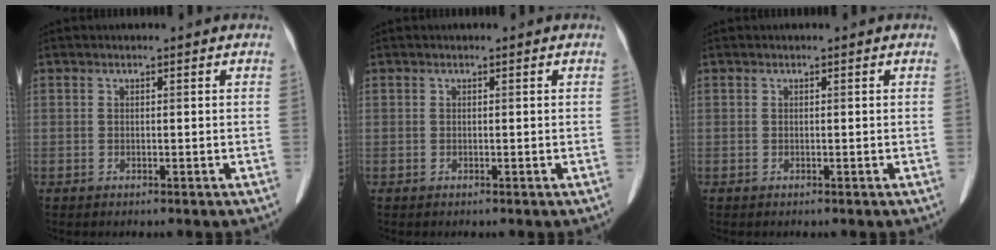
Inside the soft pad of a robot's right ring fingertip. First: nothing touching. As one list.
[{"total": 0.0}, {"total": 0.0}]